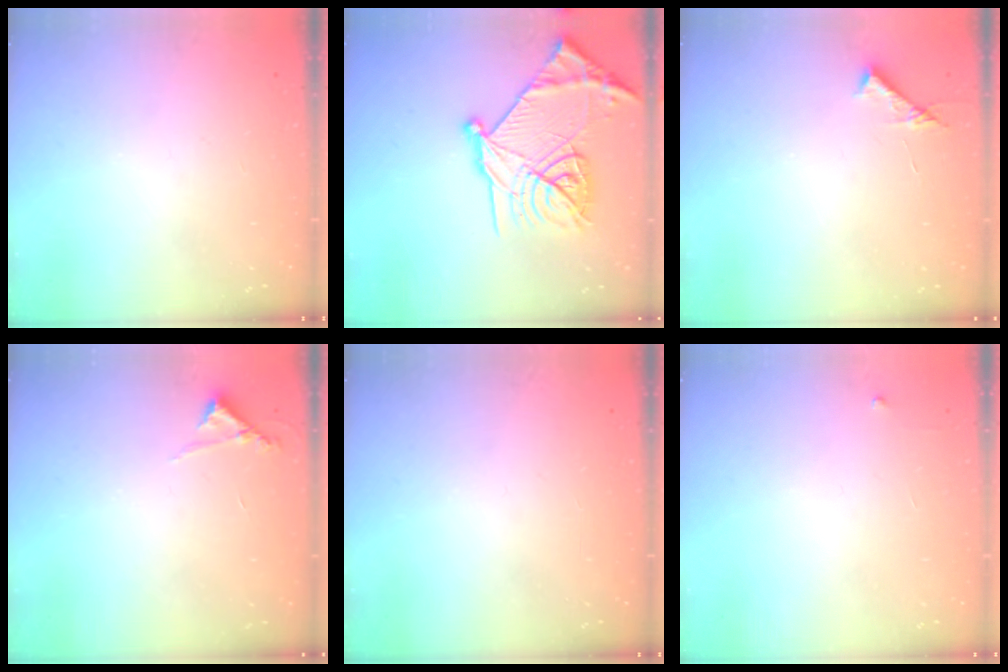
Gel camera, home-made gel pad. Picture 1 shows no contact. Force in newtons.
{"total": 23.6, "press": 23.5, "slide": 2.1}
{"total": 6.9, "press": 6.9, "slide": 0.7}
{"total": 3.8, "press": 3.8, "slide": 0.2}
{"total": 0.0}
{"total": 2.6, "press": 2.6, "slide": 0.4}